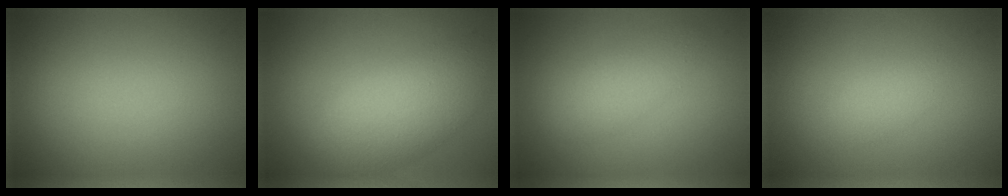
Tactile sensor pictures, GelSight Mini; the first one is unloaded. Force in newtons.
{"total": 5.6, "press": 5.6, "slide": 0.1}
{"total": 2.7, "press": 2.7, "slide": 0.1}
{"total": 1.4, "press": 1.4, "slide": 0.0}